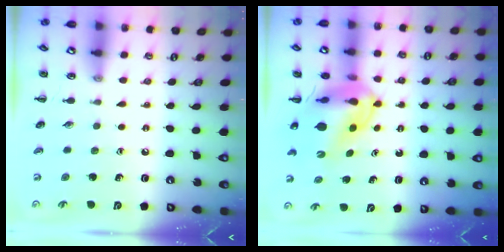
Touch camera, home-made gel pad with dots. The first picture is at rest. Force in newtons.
{"total": 12.9, "press": 12.4, "slide": 3.9}